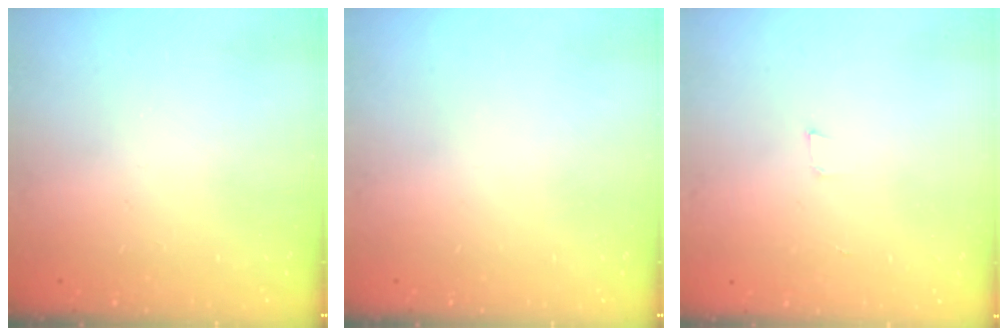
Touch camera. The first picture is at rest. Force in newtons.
{"total": 0.0}
{"total": 3.4, "press": 2.2, "slide": 2.6}